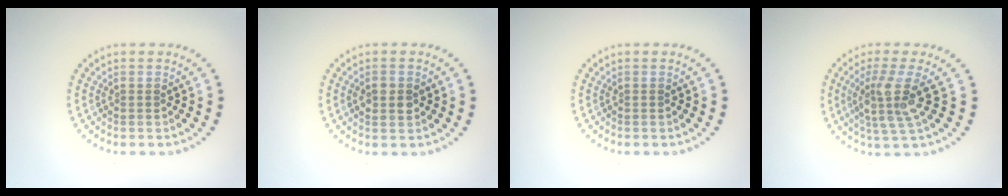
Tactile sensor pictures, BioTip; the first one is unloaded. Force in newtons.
{"total": 2.3, "press": 2.3, "slide": 0.1}
{"total": 0.0}
{"total": 3.8, "press": 3.0, "slide": 2.4}